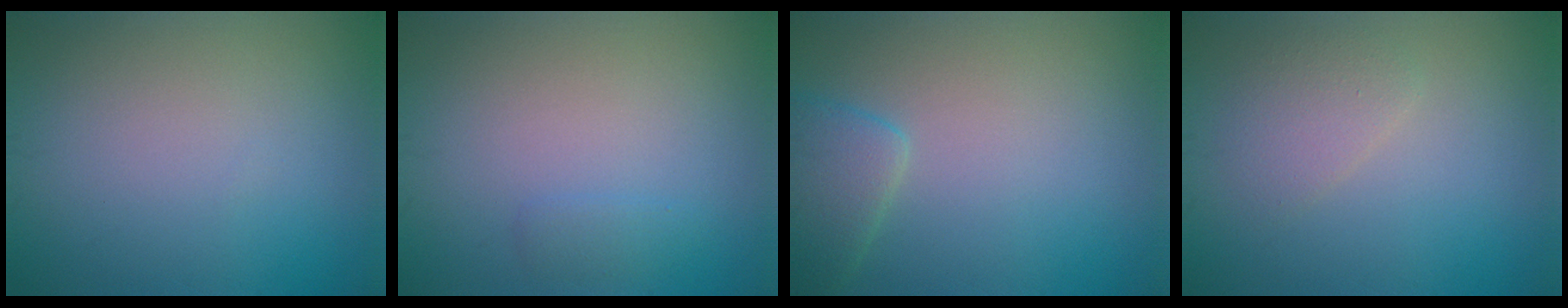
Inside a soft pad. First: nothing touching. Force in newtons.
{"total": 0.8, "press": 0.8, "slide": 0.1}
{"total": 2.8, "press": 2.7, "slide": 0.3}
{"total": 1.9, "press": 1.9, "slide": 0.1}